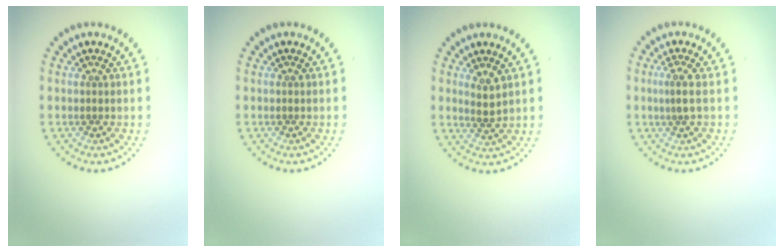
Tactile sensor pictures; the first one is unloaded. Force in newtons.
{"total": 0.0}
{"total": 1.9, "press": 1.5, "slide": 1.2}
{"total": 1.7, "press": 1.2, "slide": 1.2}